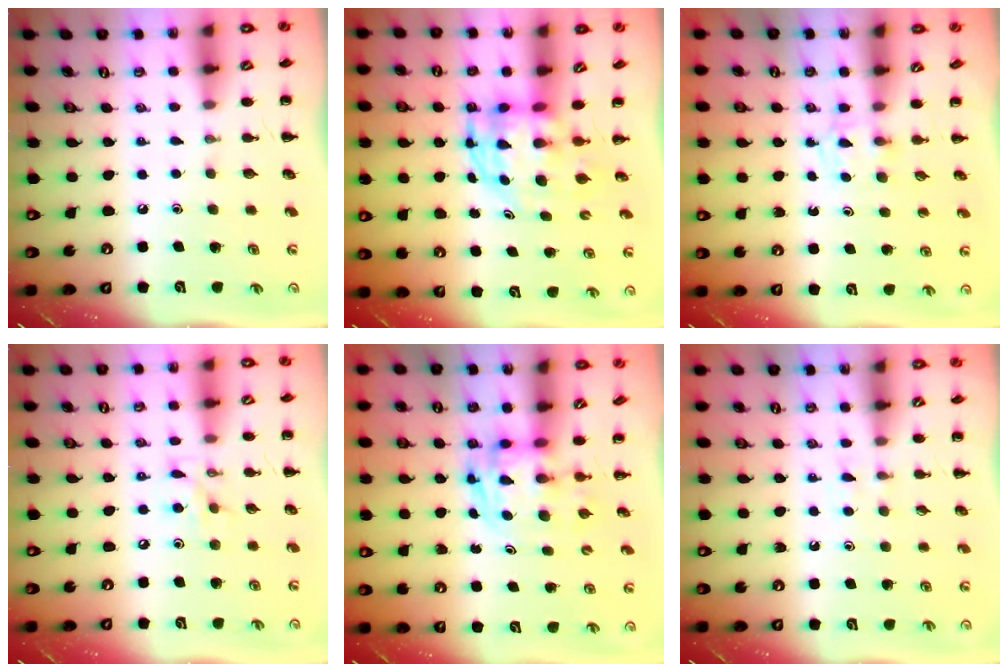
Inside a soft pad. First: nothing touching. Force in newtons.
{"total": 4.2, "press": 4.0, "slide": 1.1}
{"total": 2.4, "press": 2.1, "slide": 1.1}
{"total": 5.9, "press": 5.8, "slide": 1.0}
{"total": 2.8, "press": 2.8, "slide": 0.5}
{"total": 3.1, "press": 2.8, "slide": 1.3}